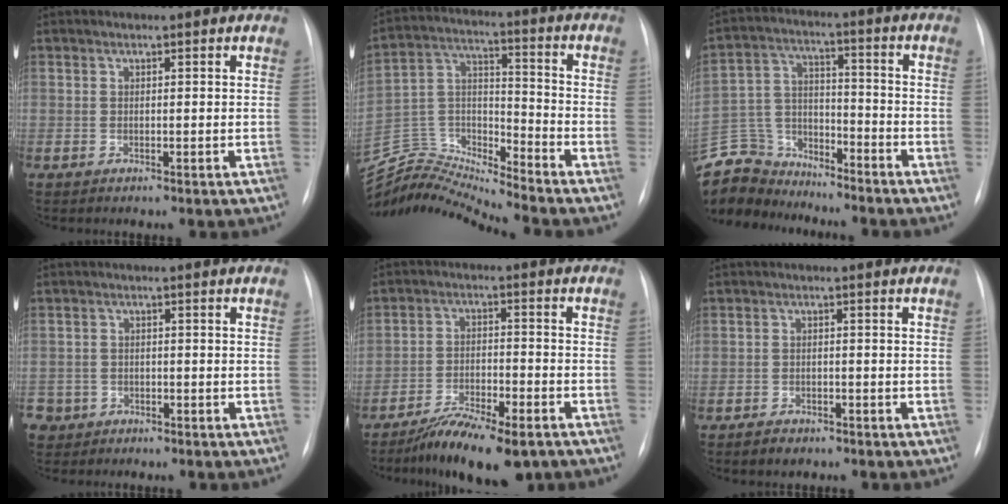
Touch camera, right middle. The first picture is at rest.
{"total": 14.5, "force": [-14.4, -1.7, 0.8], "torque": [-0.016, 0.046, -0.273]}
{"total": 12.8, "force": [-12.0, 4.1, 0.9], "torque": [-0.024, 0.033, -0.226]}
{"total": 4.4, "force": [-2.8, 3.4, -0.3], "torque": [0.003, 0.008, -0.049]}
{"total": 11.3, "force": [-8.5, 3.0, 6.8], "torque": [-0.107, -0.013, -0.140]}
{"total": 2.5, "force": [-1.9, 1.4, 0.7], "torque": [-0.017, 0.001, -0.025]}